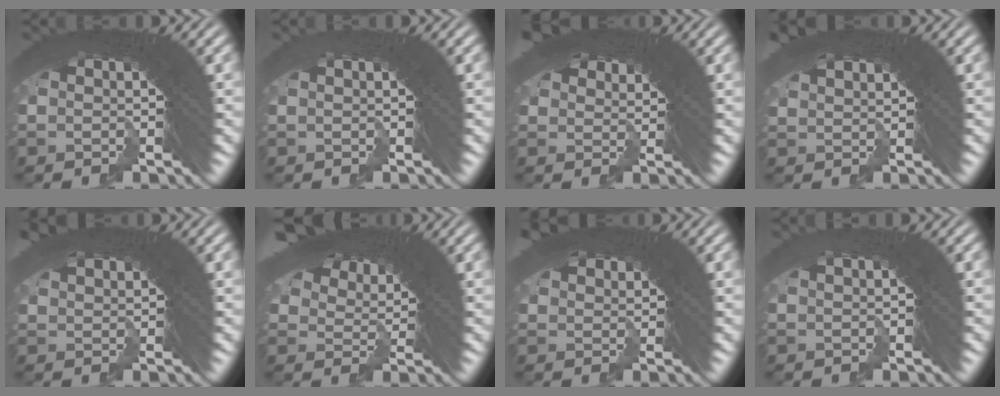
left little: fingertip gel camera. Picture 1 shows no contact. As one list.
[{"total": 1.1, "force": [-0.1, -0.7, -0.8], "torque": [0.019, -0.001, 0.001]}, {"total": 2.0, "force": [0.6, 1.9, 0.0], "torque": [0.012, -0.025, 0.020]}, {"total": 1.2, "force": [1.0, 0.0, 0.7], "torque": [0.005, -0.002, 0.024]}, {"total": 0.8, "force": [0.7, -0.2, 0.3], "torque": [0.010, -0.008, 0.021]}, {"total": 4.3, "force": [3.3, 1.7, 2.1], "torque": [-0.037, -0.006, 0.064]}, {"total": 1.0, "force": [0.5, 0.8, 0.2], "torque": [0.009, -0.018, 0.020]}, {"total": 1.9, "force": [0.1, -1.4, -1.2], "torque": [0.021, -0.001, 0.009]}]